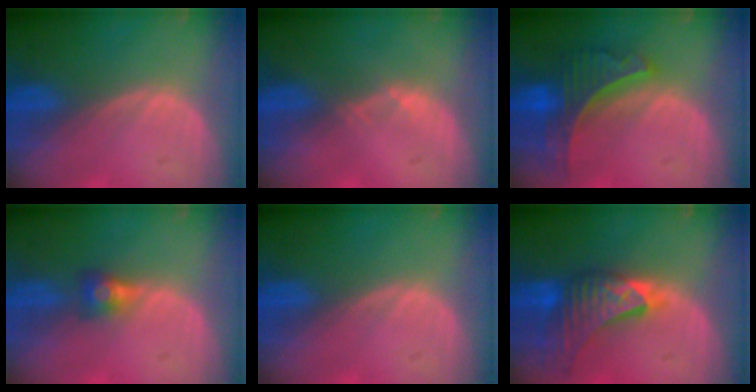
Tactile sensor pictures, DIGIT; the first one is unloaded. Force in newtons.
{"total": 0.6, "press": 0.5, "slide": 0.2}
{"total": 7.8, "press": 6.8, "slide": 3.8}
{"total": 2.8, "press": 2.6, "slide": 1.0}
{"total": 0.0}
{"total": 9.0, "press": 8.4, "slide": 3.2}